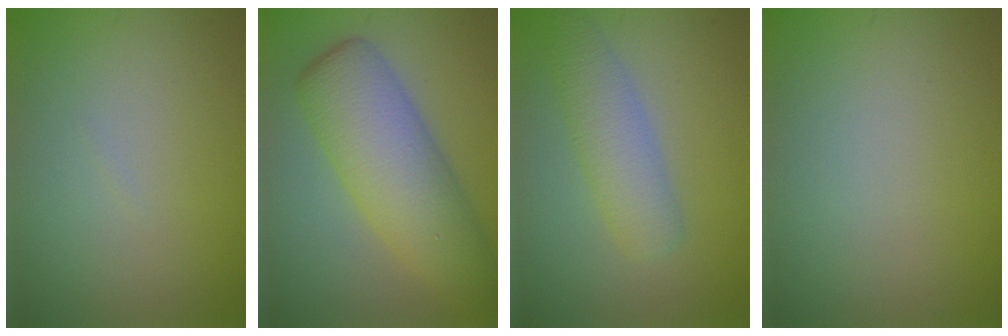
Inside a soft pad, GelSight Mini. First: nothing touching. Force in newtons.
{"total": 6.7, "press": 6.7, "slide": 0.1}
{"total": 3.9, "press": 3.9, "slide": 0.2}
{"total": 0.0}